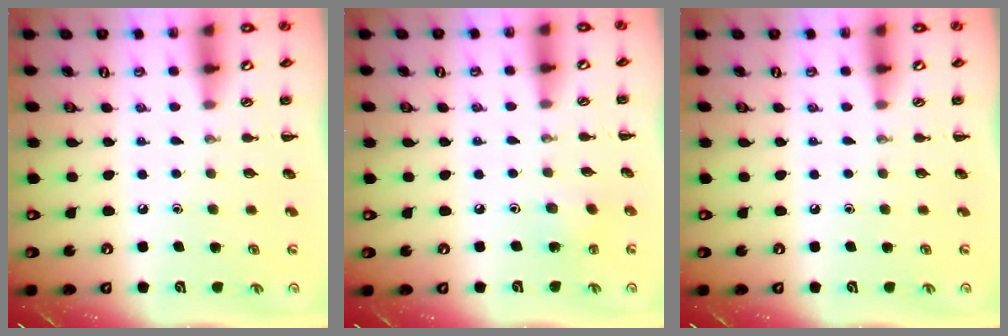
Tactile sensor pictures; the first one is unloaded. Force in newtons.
{"total": 2.4, "press": 2.2, "slide": 0.8}
{"total": 0.0}